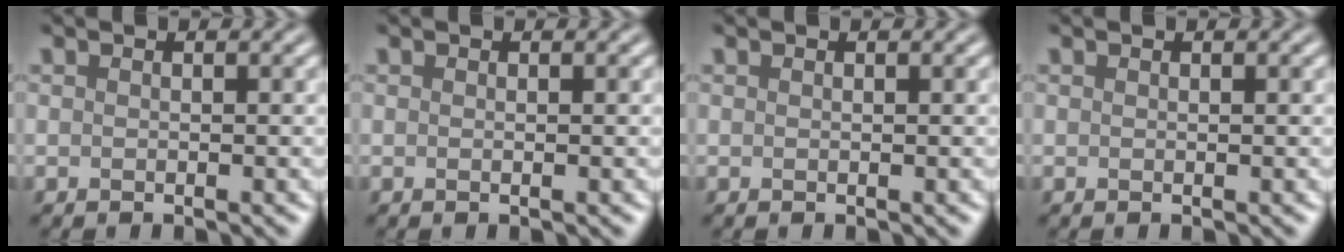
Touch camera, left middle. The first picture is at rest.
{"total": 0.6, "force": [0.1, 0.3, 0.6], "torque": [-0.005, -0.004, -0.002]}
{"total": 0.0}
{"total": 0.0}